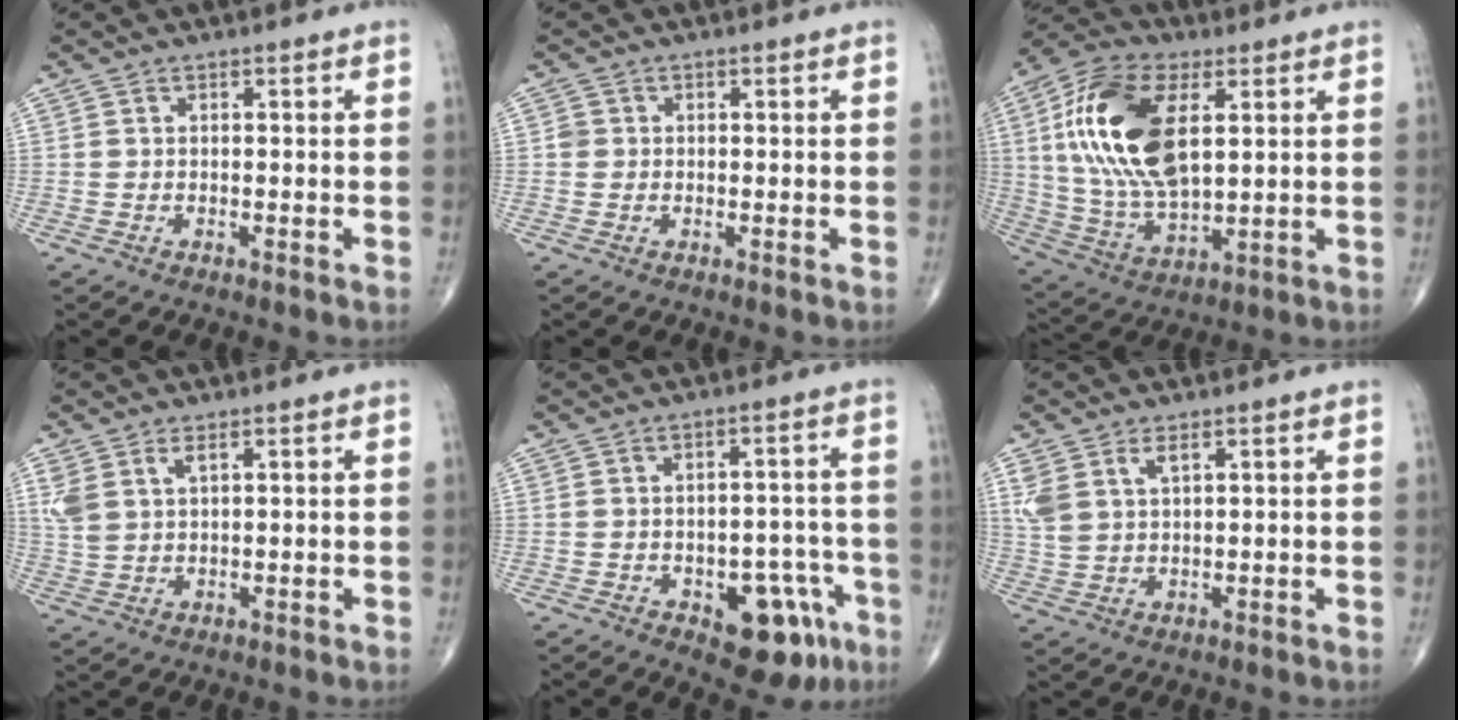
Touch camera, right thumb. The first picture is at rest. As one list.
[{"total": 1.5, "force": [0.1, 1.4, 0.4], "torque": [0.001, 0.003, 0.001]}, {"total": 20.6, "force": [5.0, 10.5, 17.0], "torque": [-0.332, -0.009, 0.089]}, {"total": 4.7, "force": [2.3, 2.2, 3.4], "torque": [-0.080, -0.001, 0.056]}, {"total": 11.5, "force": [-5.3, 6.2, 8.1], "torque": [-0.062, 0.036, -0.059]}, {"total": 5.5, "force": [2.8, 2.7, 3.9], "torque": [-0.087, -0.004, 0.064]}]